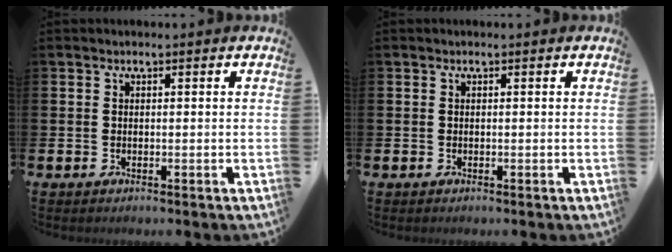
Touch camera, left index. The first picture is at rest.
{"total": 0.0}